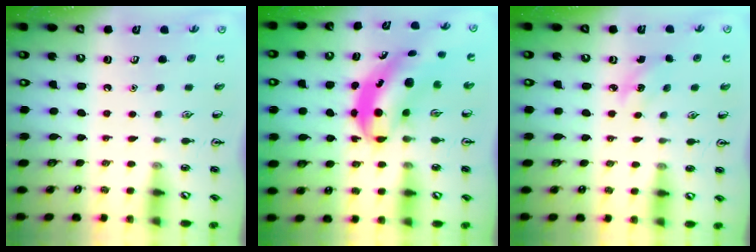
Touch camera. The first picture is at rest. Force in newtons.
{"total": 6.4, "press": 6.2, "slide": 1.6}
{"total": 3.1, "press": 2.9, "slide": 1.2}